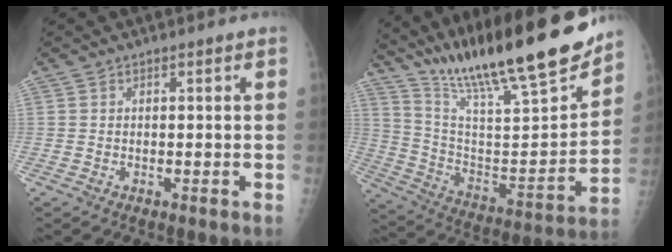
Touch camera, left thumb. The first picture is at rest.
{"total": 27.3, "force": [21.9, 4.1, 15.9], "torque": [-0.241, -0.096, 0.360]}